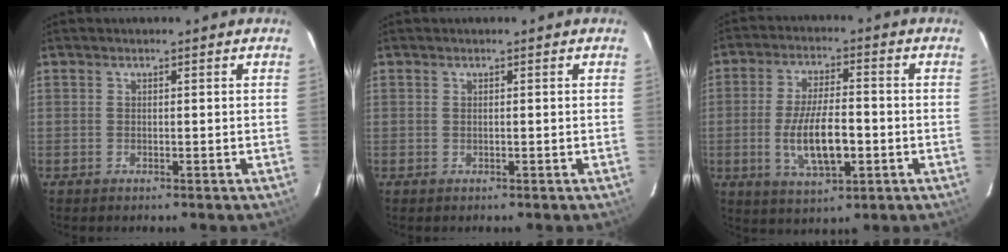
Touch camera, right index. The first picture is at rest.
{"total": 0.0}
{"total": 11.3, "force": [-2.5, 4.0, 10.3], "torque": [-0.201, -0.008, -0.040]}